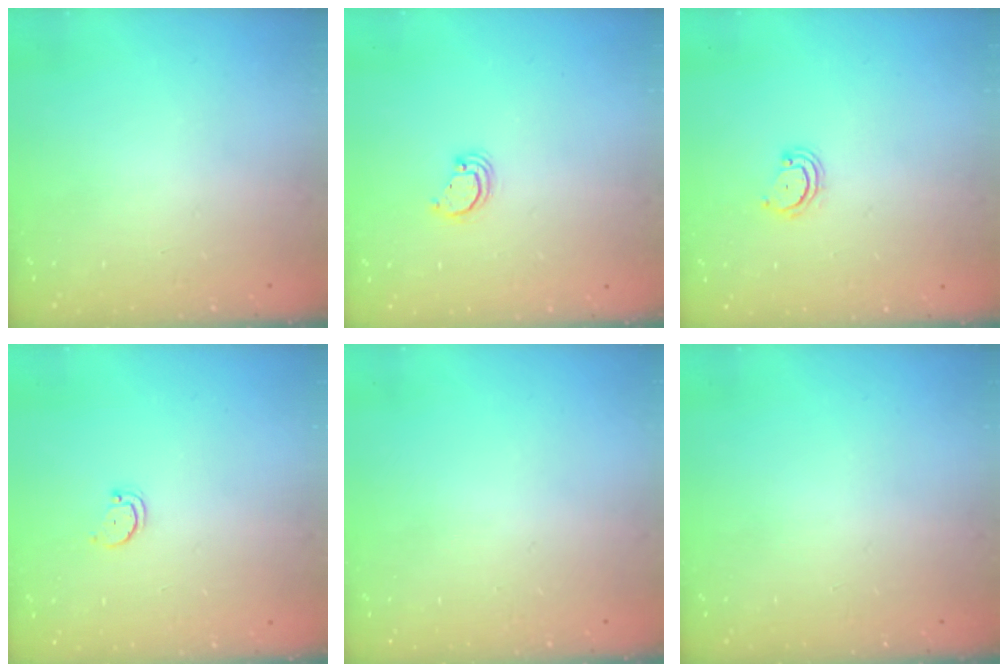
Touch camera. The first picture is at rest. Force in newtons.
{"total": 2.9, "press": 2.9, "slide": 0.1}
{"total": 3.7, "press": 3.7, "slide": 0.3}
{"total": 2.5, "press": 2.4, "slide": 0.4}
{"total": 0.0}
{"total": 0.0}